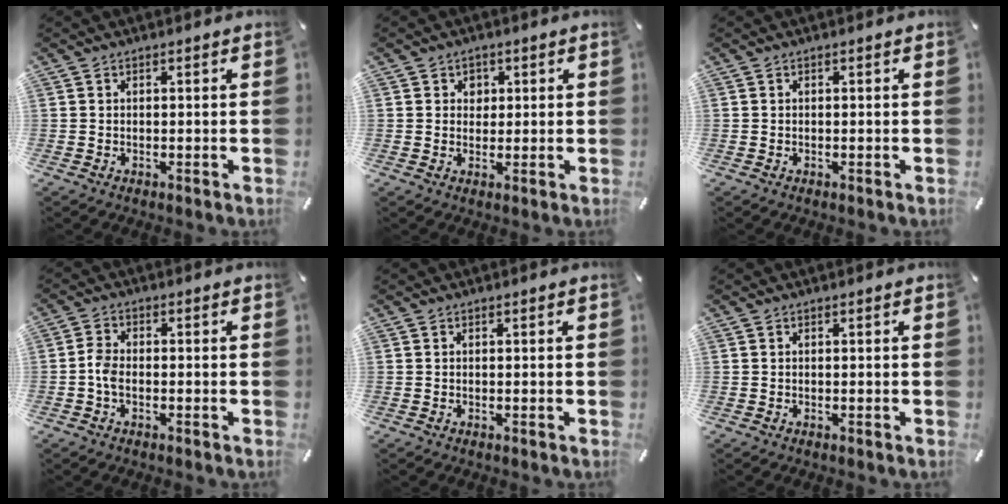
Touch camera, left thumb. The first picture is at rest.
{"total": 2.7, "force": [0.6, 2.6, 0.5], "torque": [0.008, -0.003, 0.003]}
{"total": 0.0}
{"total": 3.4, "force": [-1.0, 1.8, 2.7], "torque": [-0.053, 0.005, -0.018]}
{"total": 0.0}
{"total": 0.0}